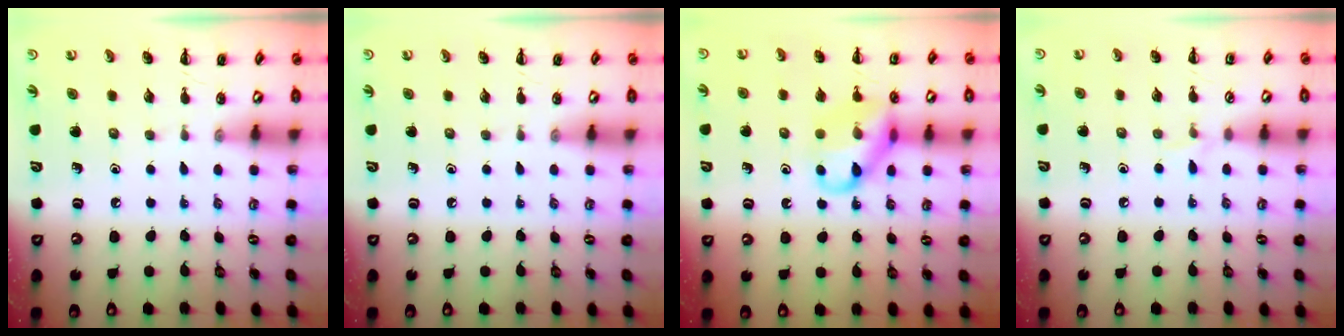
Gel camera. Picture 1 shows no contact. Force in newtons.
{"total": 0.0}
{"total": 12.8, "press": 12.6, "slide": 2.1}
{"total": 3.9, "press": 3.6, "slide": 1.5}